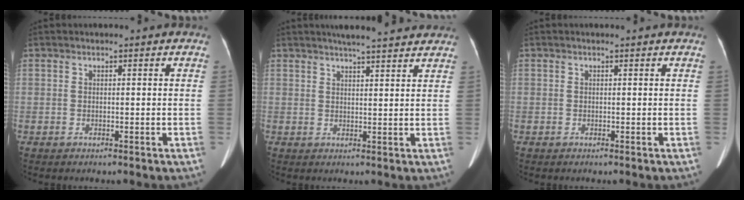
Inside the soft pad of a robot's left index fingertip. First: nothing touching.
{"total": 10.0, "force": [8.9, 1.0, 4.4], "torque": [-0.059, 0.018, 0.104]}
{"total": 1.2, "force": [1.1, 0.2, 0.4], "torque": [-0.009, 0.019, 0.009]}